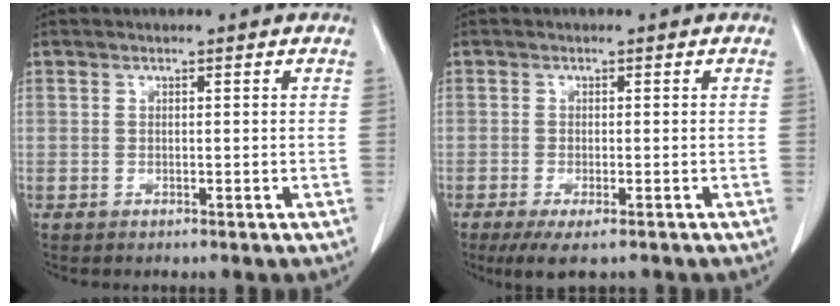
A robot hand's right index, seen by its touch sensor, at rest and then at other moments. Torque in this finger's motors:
{"motor_torque": [0.34, -0.30, 0.16, 0.05]}